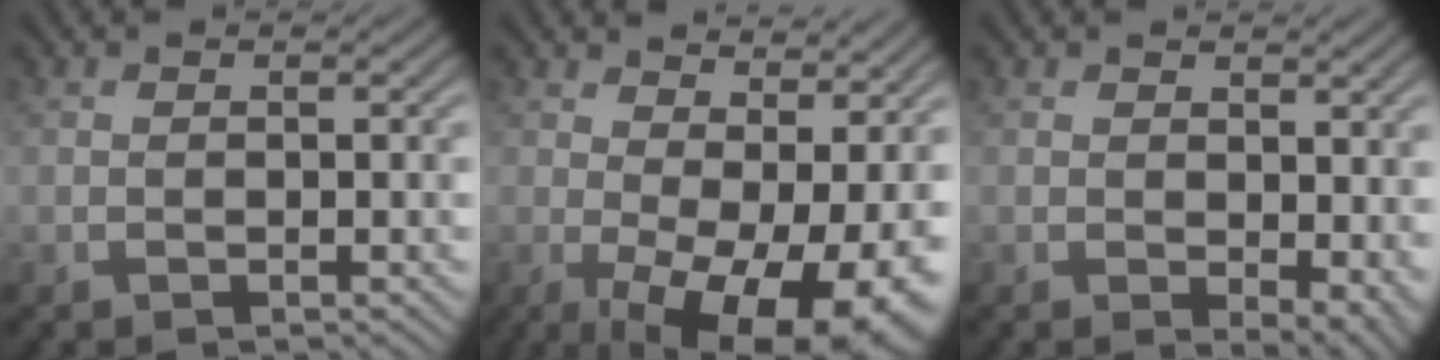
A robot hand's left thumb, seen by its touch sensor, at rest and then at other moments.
{"total": 14.5, "force": [-0.4, 6.4, 13.0], "torque": [-0.173, -0.009, 0.022]}
{"total": 4.6, "force": [0.4, 2.6, 3.8], "torque": [-0.053, -0.011, 0.016]}